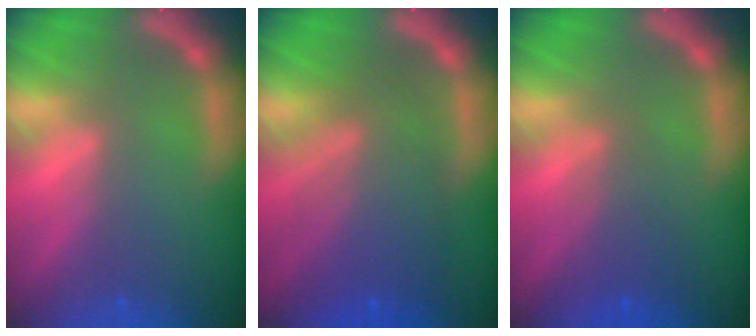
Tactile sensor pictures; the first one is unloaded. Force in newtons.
{"total": 8.1}
{"total": 3.1}